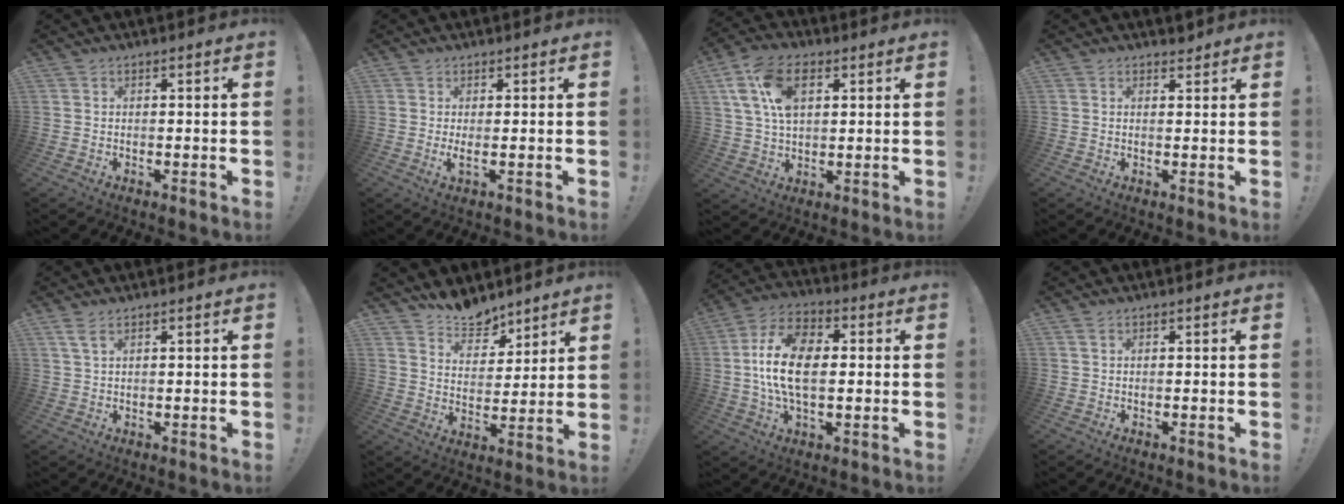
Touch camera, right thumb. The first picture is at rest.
{"total": 2.3, "force": [0.6, -0.1, 2.2], "torque": [-0.029, -0.014, 0.008]}
{"total": 14.4, "force": [4.7, 8.7, 10.5], "torque": [-0.209, 0.004, 0.092]}
{"total": 1.6, "force": [1.5, 0.4, 0.4], "torque": [0.008, -0.013, 0.024]}
{"total": 3.1, "force": [1.7, 1.2, 2.3], "torque": [-0.055, 0.003, 0.032]}
{"total": 9.4, "force": [8.1, 4.3, 1.7], "torque": [-0.026, -0.066, 0.154]}
{"total": 15.3, "force": [0.3, 8.9, 12.5], "torque": [-0.220, 0.008, 0.003]}
{"total": 0.7, "force": [0.3, 0.3, 0.6], "torque": [-0.011, 0.000, 0.005]}